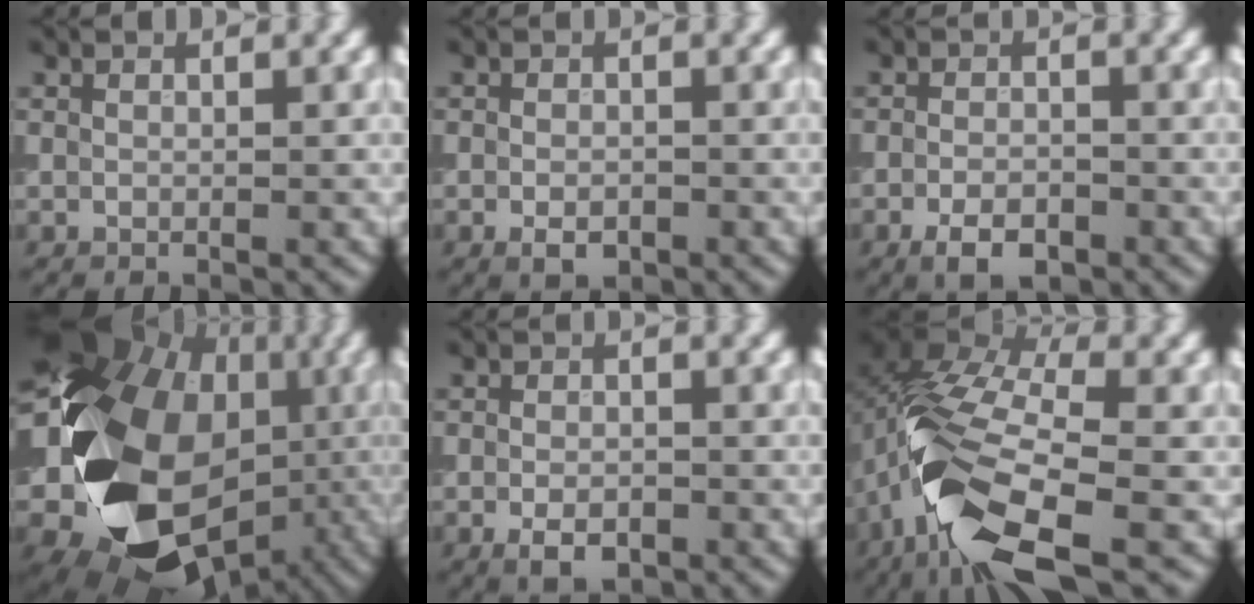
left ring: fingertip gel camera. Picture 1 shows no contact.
{"total": 1.8, "force": [-0.8, 1.1, 1.2], "torque": [-0.020, -0.002, -0.015]}
{"total": 3.0, "force": [-1.6, 1.5, 2.1], "torque": [-0.035, -0.002, -0.032]}
{"total": 18.8, "force": [-3.7, 14.4, 11.6], "torque": [-0.227, -0.028, -0.059]}
{"total": 2.5, "force": [-1.1, 1.3, 1.8], "torque": [-0.031, -0.004, -0.019]}
{"total": 11.7, "force": [-4.5, 5.2, 9.5], "torque": [-0.191, -0.007, -0.089]}